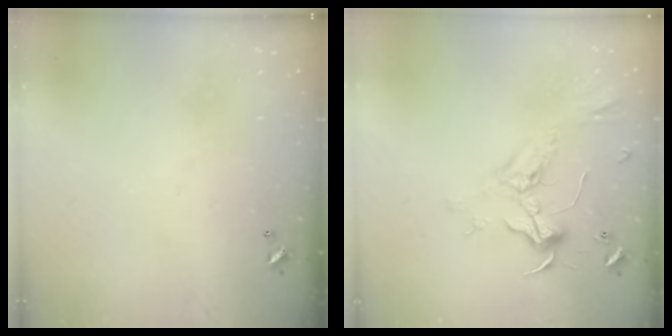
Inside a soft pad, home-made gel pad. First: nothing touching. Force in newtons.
{"total": 2.4, "press": 2.3, "slide": 0.8}